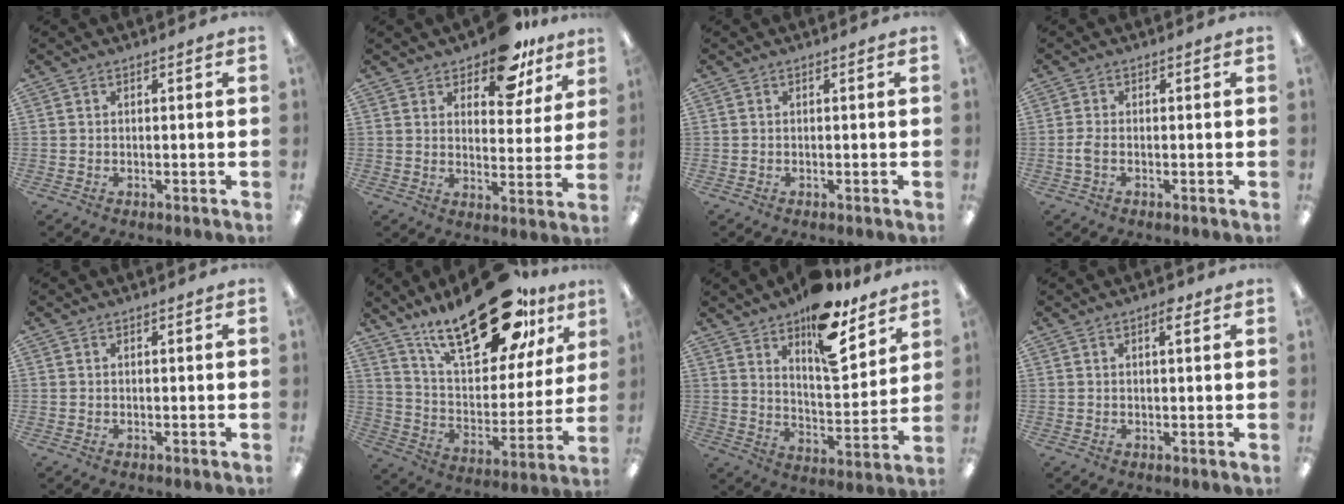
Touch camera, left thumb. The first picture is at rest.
{"total": 11.4, "force": [9.0, 4.9, 5.0], "torque": [-0.073, -0.052, 0.163]}
{"total": 0.0}
{"total": 2.4, "force": [-0.4, 1.2, 2.1], "torque": [-0.043, 0.002, -0.009]}
{"total": 0.0}
{"total": 27.7, "force": [18.8, 11.0, 17.1], "torque": [-0.265, -0.102, 0.313]}
{"total": 16.2, "force": [12.1, 5.9, 9.0], "torque": [-0.130, -0.080, 0.205]}
{"total": 2.3, "force": [1.2, 1.1, 1.6], "torque": [-0.011, -0.006, 0.015]}